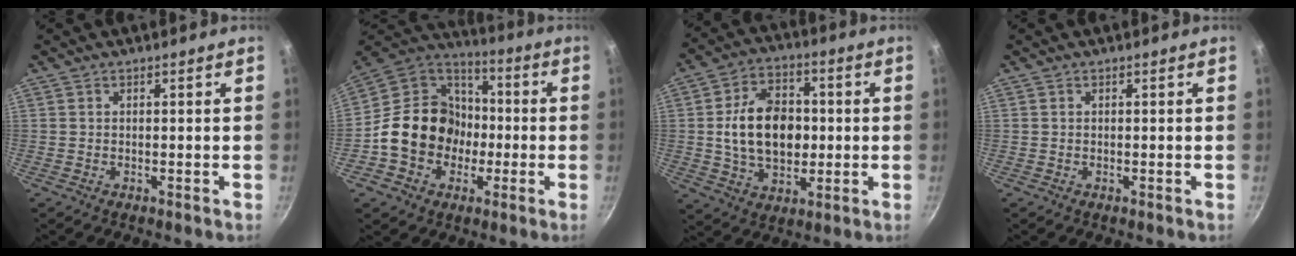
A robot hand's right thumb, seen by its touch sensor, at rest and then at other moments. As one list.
[{"total": 18.4, "force": [-3.0, 15.7, 9.1], "torque": [-0.126, 0.051, -0.058]}, {"total": 15.2, "force": [0.3, 10.5, 10.9], "torque": [-0.152, 0.013, 0.004]}, {"total": 0.0}]